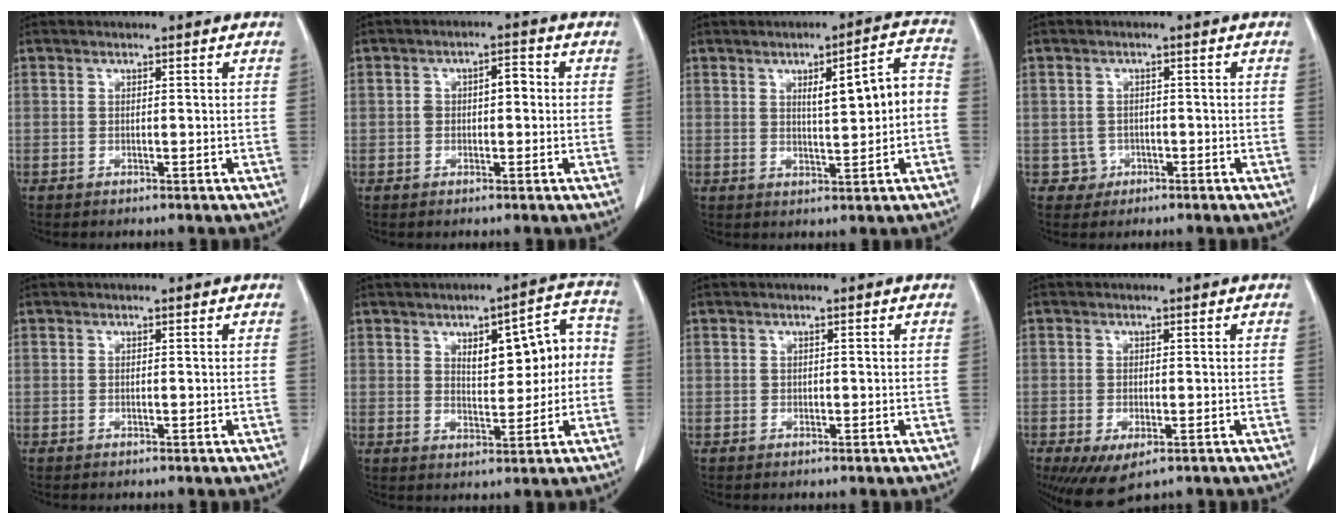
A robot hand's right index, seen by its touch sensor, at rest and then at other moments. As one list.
[{"total": 3.4, "force": [0.2, 1.7, 3.0], "torque": [-0.048, 0.020, 0.005]}, {"total": 8.0, "force": [0.3, 1.5, 7.8], "torque": [-0.111, 0.026, 0.009]}, {"total": 2.5, "force": [-0.7, 2.3, -0.3], "torque": [0.018, 0.013, -0.009]}, {"total": 0.0}, {"total": 9.6, "force": [1.0, 3.9, 8.7], "torque": [-0.108, 0.037, 0.021]}, {"total": 0.0}, {"total": 6.3, "force": [-3.5, 2.7, 4.5], "torque": [-0.072, -0.017, -0.050]}]